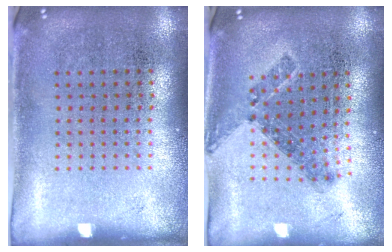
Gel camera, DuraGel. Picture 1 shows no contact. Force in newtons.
{"total": 0.8, "press": 0.7, "slide": 0.4}